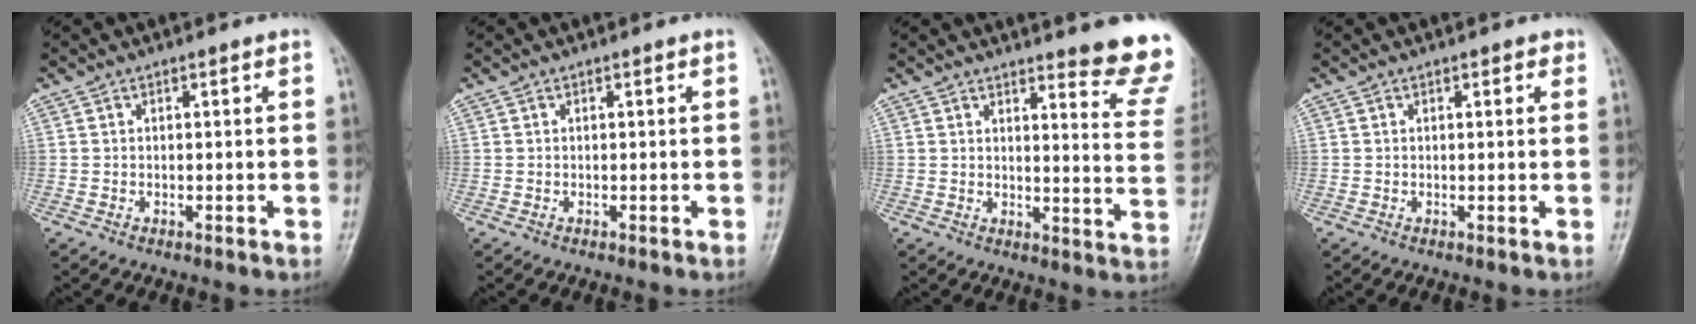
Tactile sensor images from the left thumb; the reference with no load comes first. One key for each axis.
{"total": 0.0}
{"total": 13.3, "fx": 11.2, "fy": 1.7, "fz": 7.0, "tx": -0.059, "ty": -0.102, "tz": 0.119}
{"total": 1.2, "fx": 0.7, "fy": 0.6, "fz": 0.8, "tx": -0.002, "ty": -0.001, "tz": 0.004}